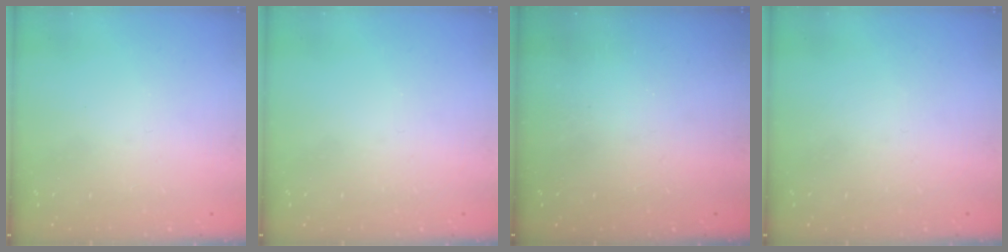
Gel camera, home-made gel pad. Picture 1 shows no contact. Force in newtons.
{"total": 0.0}
{"total": 0.6, "press": 0.6, "slide": 0.2}
{"total": 0.0}